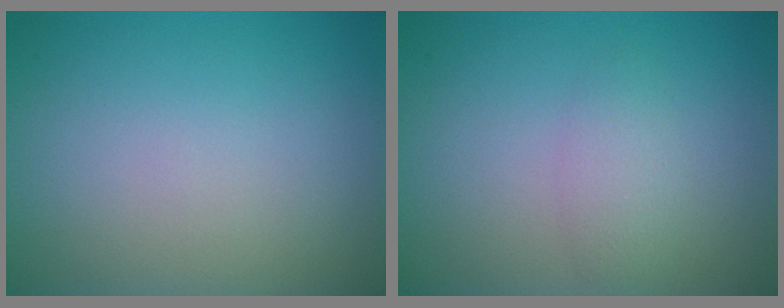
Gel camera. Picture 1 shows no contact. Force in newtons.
{"total": 1.9, "press": 1.9, "slide": 0.1}